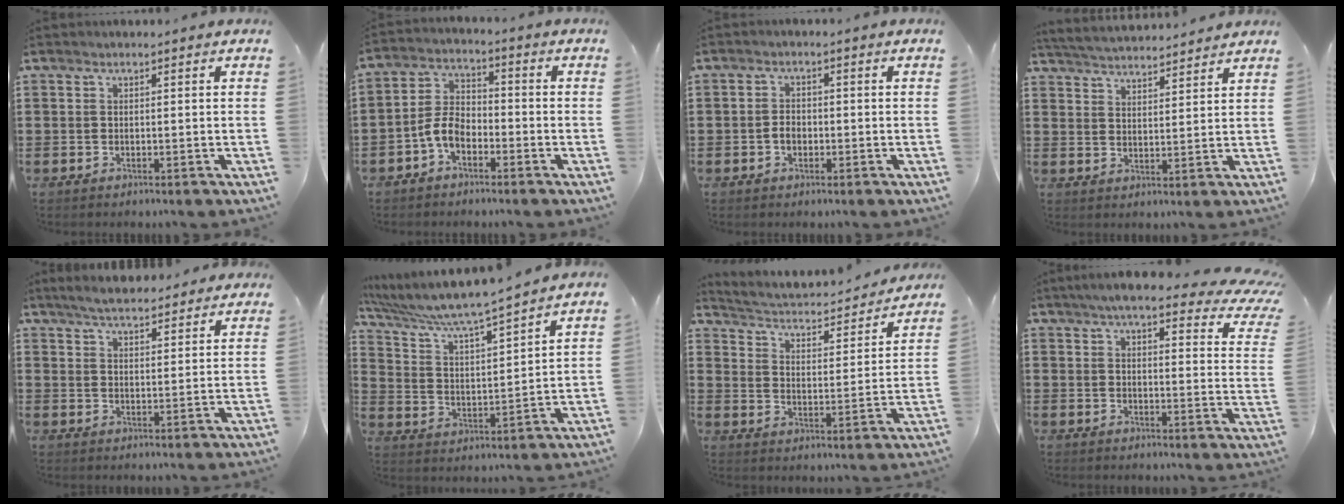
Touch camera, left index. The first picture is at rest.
{"total": 5.4, "force": [-3.0, 2.9, 3.5], "torque": [-0.089, 0.005, -0.065]}
{"total": 2.2, "force": [-0.4, 1.5, 1.6], "torque": [-0.040, 0.001, -0.012]}
{"total": 4.0, "force": [4.0, -0.1, 0.3], "torque": [-0.023, -0.022, 0.069]}
{"total": 5.2, "force": [5.0, 0.6, 1.3], "torque": [-0.042, -0.013, 0.093]}
{"total": 7.0, "force": [6.4, -0.5, 2.7], "torque": [-0.081, -0.048, 0.105]}
{"total": 2.4, "force": [2.2, 0.4, 0.7], "torque": [-0.033, -0.029, 0.027]}
{"total": 7.0, "force": [5.5, 0.9, 4.3], "torque": [-0.087, -0.025, 0.090]}